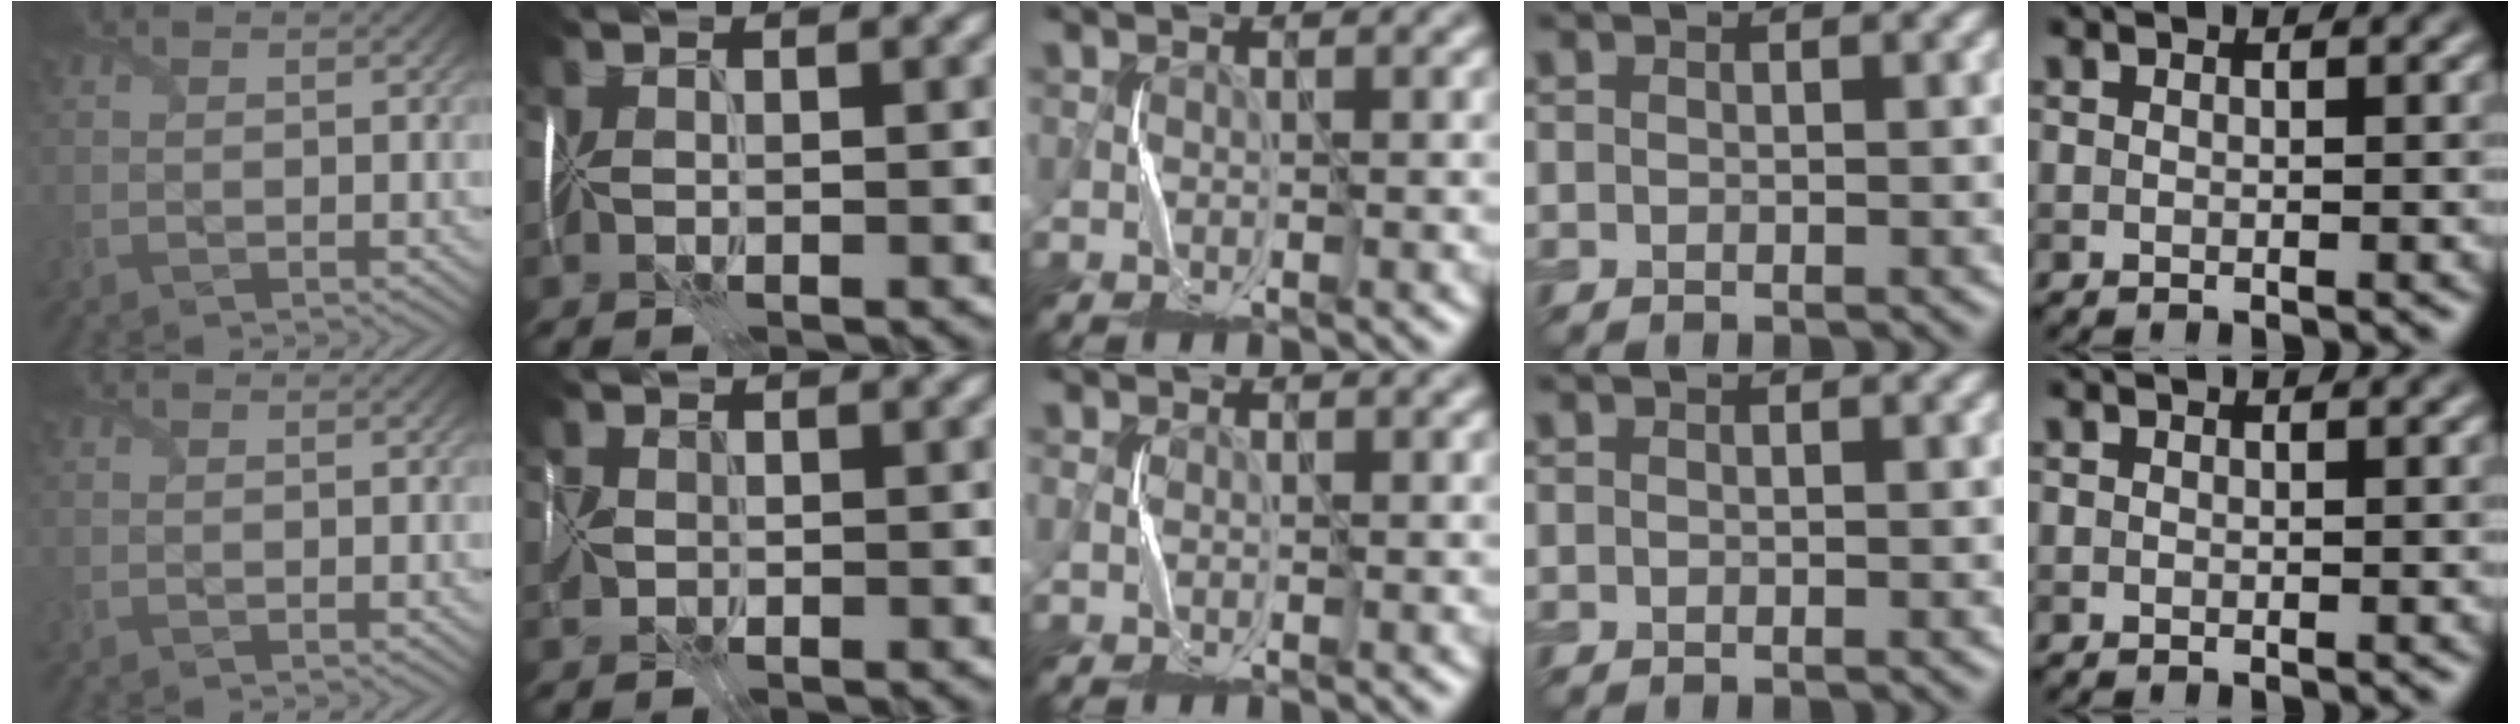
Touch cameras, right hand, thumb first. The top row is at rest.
{"index": {"total": 1.9, "force": [-0.8, 1.4, 1.0], "torque": [-0.032, 0.002, -0.018]}, "middle": {"total": 0.6, "force": [-0.3, 0.2, -0.5], "torque": [0.006, -0.003, -0.004]}}